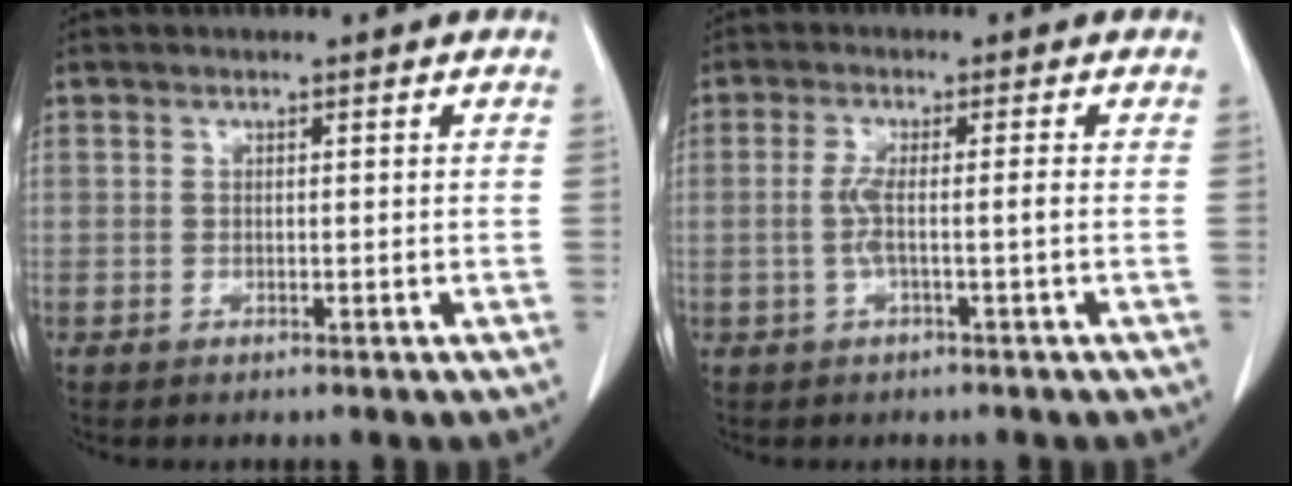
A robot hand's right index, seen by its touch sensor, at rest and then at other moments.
{"total": 3.2, "force": [-0.7, -0.2, 3.2], "torque": [-0.068, 0.002, -0.012]}